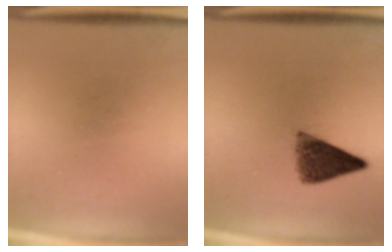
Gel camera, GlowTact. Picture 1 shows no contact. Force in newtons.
{"total": 6.3}